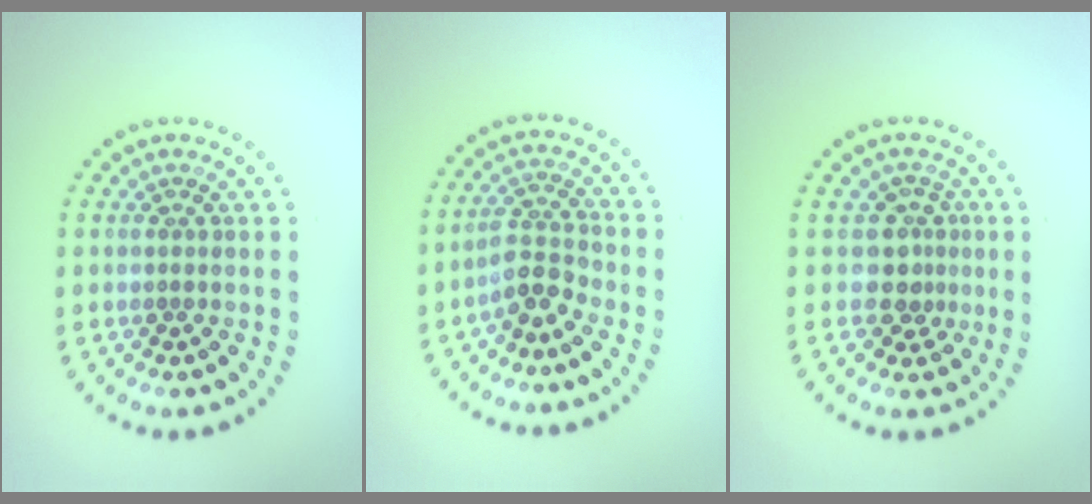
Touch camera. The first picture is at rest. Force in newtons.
{"total": 2.9, "press": 2.5, "slide": 1.4}
{"total": 2.6, "press": 2.0, "slide": 1.8}